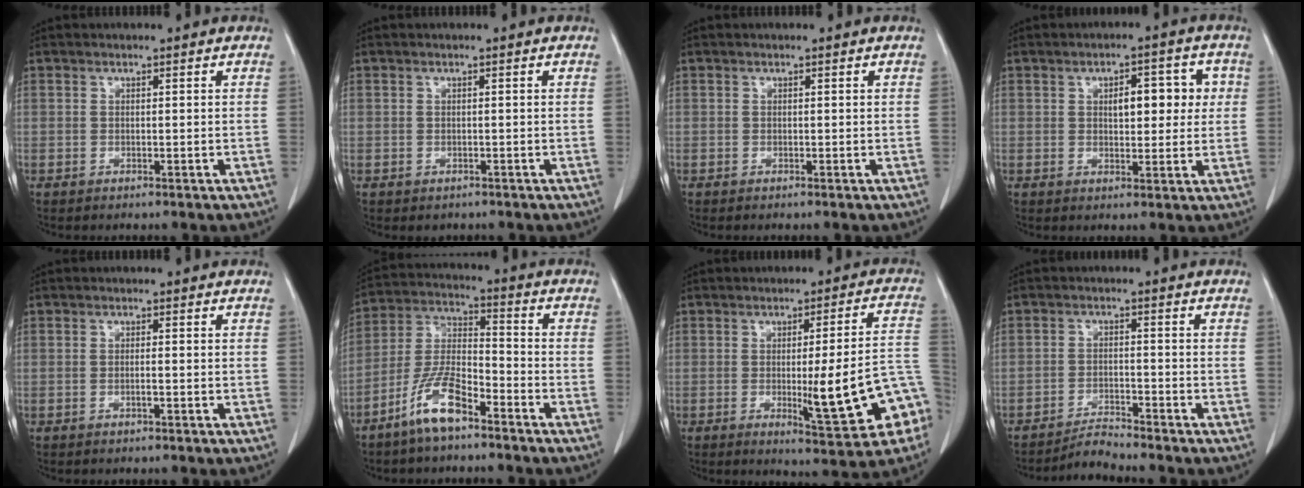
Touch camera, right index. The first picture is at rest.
{"total": 1.1, "force": [-0.7, 0.8, 0.1], "torque": [-0.006, 0.002, -0.007]}
{"total": 0.0}
{"total": 6.7, "force": [1.4, 3.0, 5.8], "torque": [-0.074, 0.019, 0.021]}
{"total": 0.9, "force": [-0.3, -0.1, 0.9], "torque": [-0.018, 0.000, -0.005]}
{"total": 9.7, "force": [-6.4, 2.5, 6.8], "torque": [-0.150, -0.004, -0.127]}
{"total": 14.4, "force": [-4.1, 1.3, 13.8], "torque": [-0.152, 0.008, -0.046]}
{"total": 3.2, "force": [-3.0, -1.1, -0.1], "torque": [-0.001, -0.017, -0.053]}